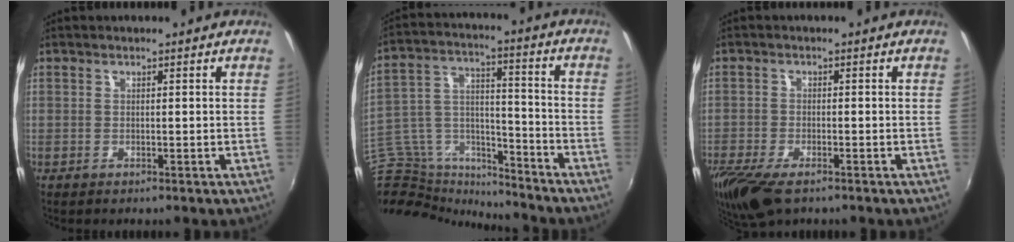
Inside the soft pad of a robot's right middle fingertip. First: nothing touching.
{"total": 23.1, "force": [-18.5, 8.0, 11.2], "torque": [-0.242, -0.011, -0.310]}
{"total": 9.9, "force": [-7.0, 3.4, 6.1], "torque": [-0.147, -0.041, -0.129]}